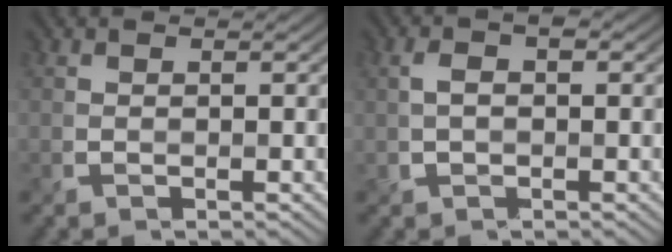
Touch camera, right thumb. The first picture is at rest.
{"total": 2.6, "force": [0.4, 1.4, 2.2], "torque": [-0.045, 0.004, 0.004]}